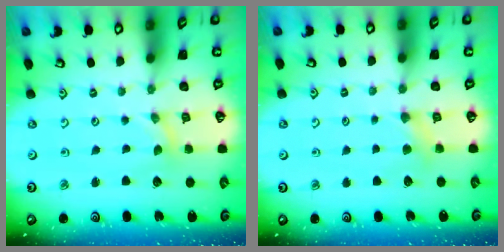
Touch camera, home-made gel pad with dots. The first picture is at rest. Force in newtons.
{"total": 4.7, "press": 4.7, "slide": 0.5}